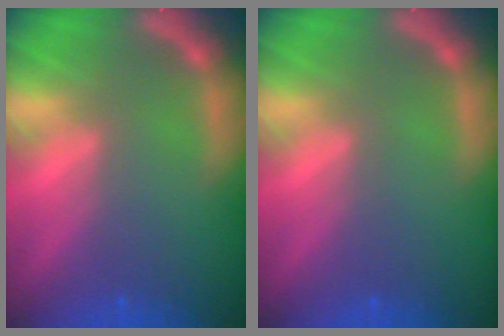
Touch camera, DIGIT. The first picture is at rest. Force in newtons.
{"total": 0.0}